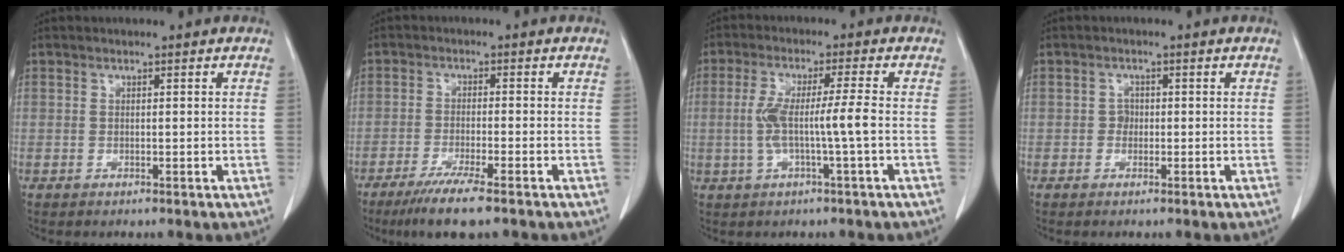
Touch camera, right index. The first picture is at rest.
{"total": 7.7, "force": [-5.4, 0.0, 5.4], "torque": [-0.090, -0.019, -0.088]}
{"total": 6.7, "force": [-0.8, -0.5, 6.6], "torque": [-0.134, 0.008, -0.014]}
{"total": 1.3, "force": [-0.2, 1.2, 0.5], "torque": [-0.004, 0.005, -0.004]}